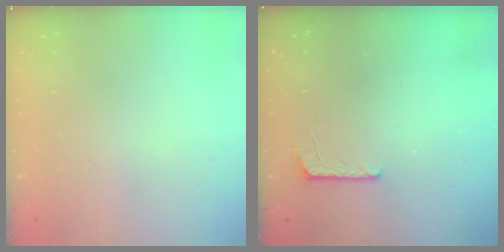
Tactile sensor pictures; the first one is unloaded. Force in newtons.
{"total": 5.3, "press": 5.3, "slide": 0.5}